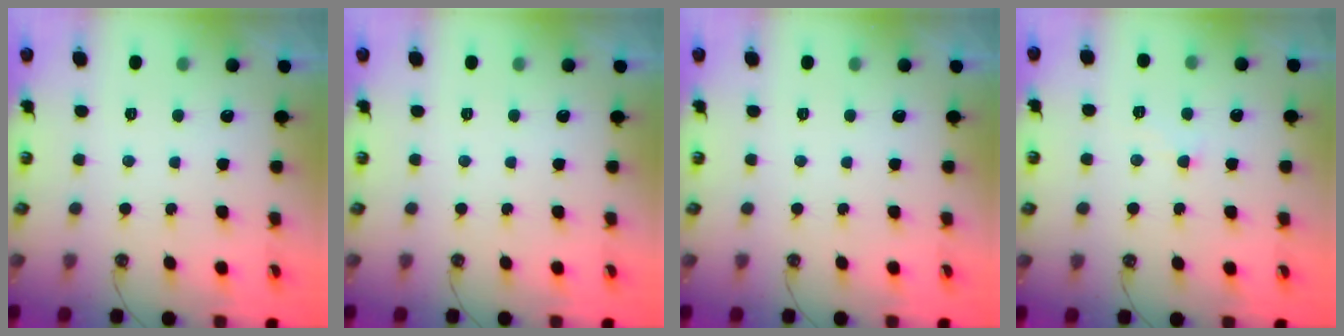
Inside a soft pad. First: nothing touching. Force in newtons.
{"total": 0.0}
{"total": 0.0}
{"total": 2.2, "press": 2.2, "slide": 0.4}